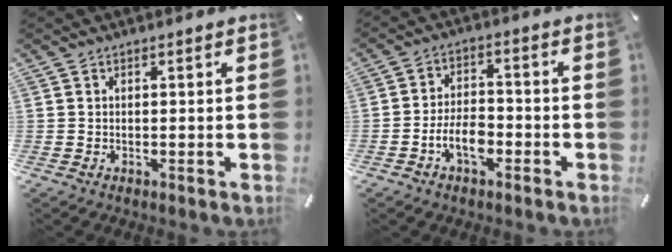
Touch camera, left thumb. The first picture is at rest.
{"total": 7.4, "force": [-3.5, 4.3, 5.0], "torque": [-0.096, 0.020, -0.064]}